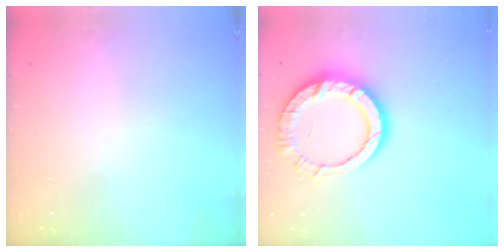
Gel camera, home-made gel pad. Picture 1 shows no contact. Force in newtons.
{"total": 14.5, "press": 14.3, "slide": 2.2}